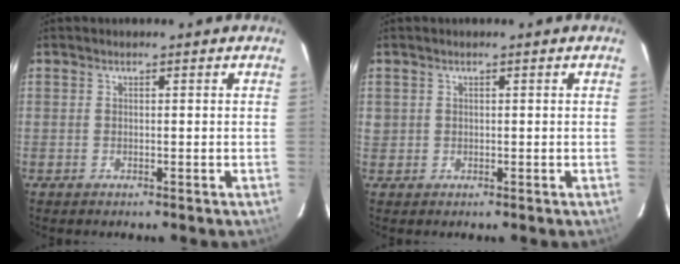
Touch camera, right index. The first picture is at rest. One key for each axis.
{"total": 1.2, "fx": 0.2, "fy": 1.2, "fz": 0.1, "tx": 0.003, "ty": 0.002, "tz": 0.001}